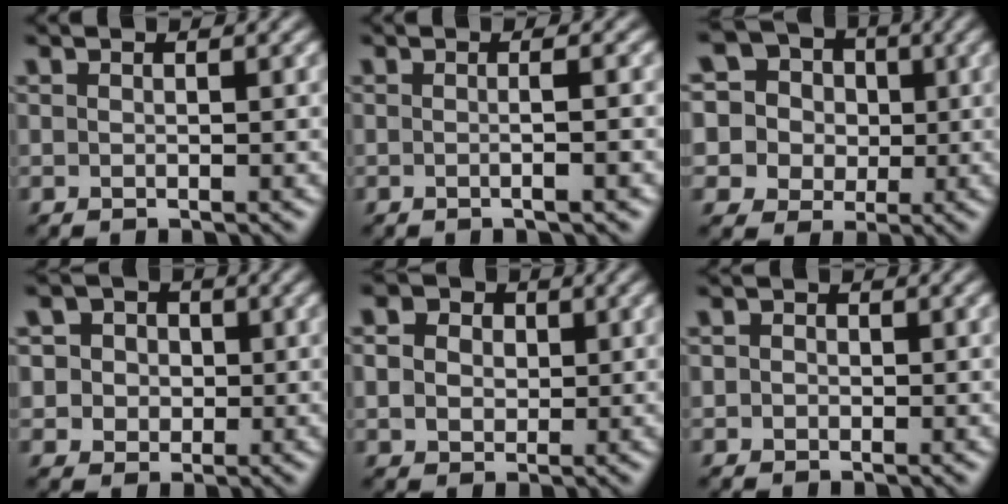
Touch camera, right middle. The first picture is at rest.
{"total": 2.7, "force": [0.0, 1.1, 2.5], "torque": [-0.006, -0.002, -0.020]}
{"total": 8.6, "force": [2.0, 8.0, 2.6], "torque": [-0.081, 0.034, 0.021]}
{"total": 5.5, "force": [1.7, 4.8, 2.2], "torque": [-0.033, 0.024, 0.009]}
{"total": 6.1, "force": [2.1, 4.8, 3.1], "torque": [-0.068, 0.025, 0.015]}
{"total": 1.2, "force": [0.2, 1.1, 0.5], "torque": [0.001, -0.001, -0.011]}